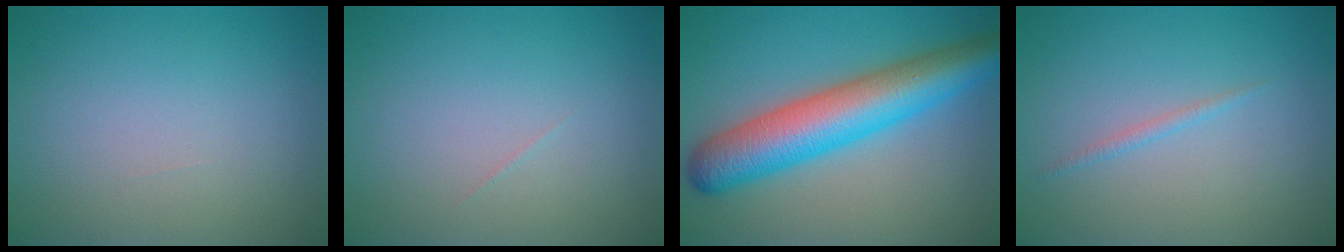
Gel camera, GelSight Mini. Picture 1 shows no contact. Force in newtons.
{"total": 0.0}
{"total": 9.2, "press": 9.2, "slide": 0.1}
{"total": 0.8, "press": 0.8, "slide": 0.1}